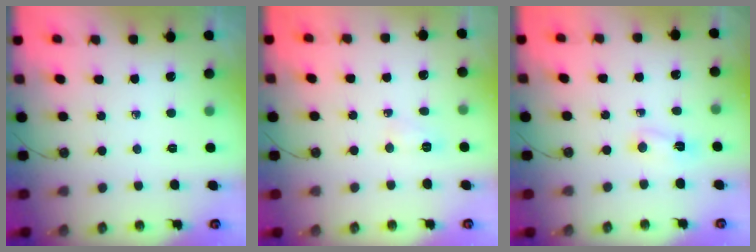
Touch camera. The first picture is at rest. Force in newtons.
{"total": 3.4, "press": 3.3, "slide": 0.6}
{"total": 3.3, "press": 3.2, "slide": 0.7}